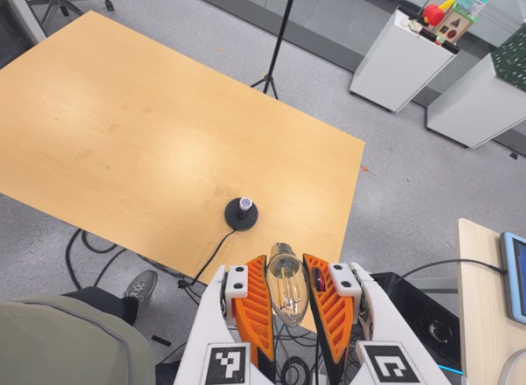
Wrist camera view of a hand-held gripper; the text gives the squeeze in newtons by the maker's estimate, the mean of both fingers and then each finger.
{"total": 19.5, "left": 21.2, "right": 17.8}